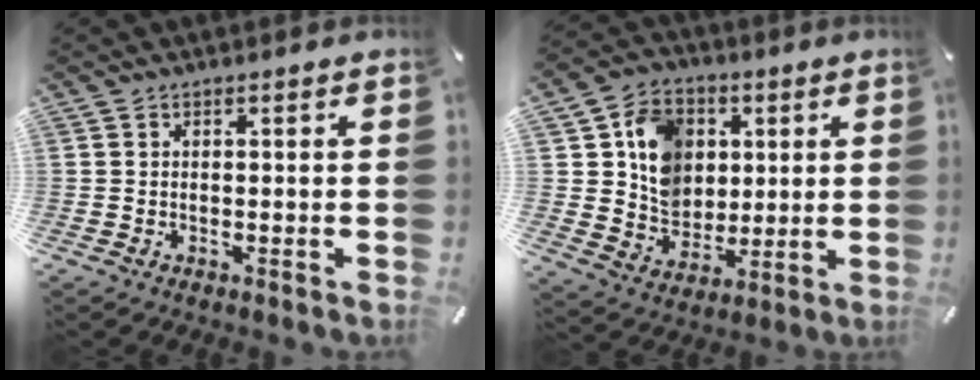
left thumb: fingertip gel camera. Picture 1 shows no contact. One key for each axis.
{"total": 12.4, "fx": 3.1, "fy": 10.8, "fz": 5.4, "tx": -0.090, "ty": 0.010, "tz": 0.067}